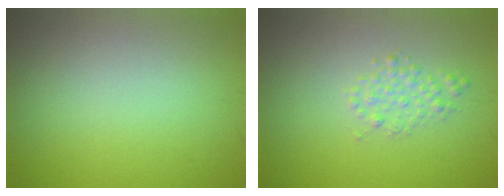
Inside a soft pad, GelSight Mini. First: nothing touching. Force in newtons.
{"total": 1.6, "press": 1.6, "slide": 0.1}